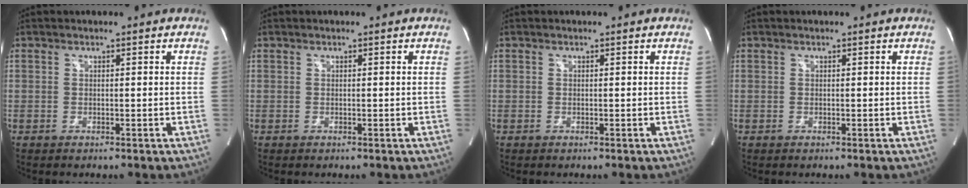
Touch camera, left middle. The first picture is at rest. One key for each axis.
{"total": 0.0}
{"total": 0.0}
{"total": 0.0}